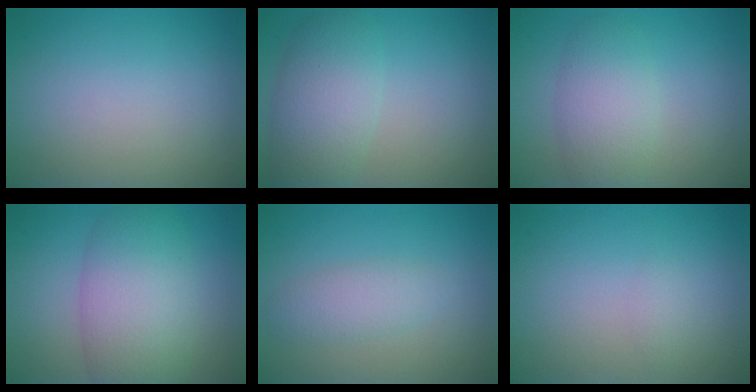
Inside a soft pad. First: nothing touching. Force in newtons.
{"total": 5.1, "press": 5.1, "slide": 0.2}
{"total": 4.1, "press": 4.1, "slide": 0.1}
{"total": 7.2, "press": 7.2, "slide": 0.1}
{"total": 2.3, "press": 2.3, "slide": 0.0}
{"total": 0.8, "press": 0.7, "slide": 0.1}